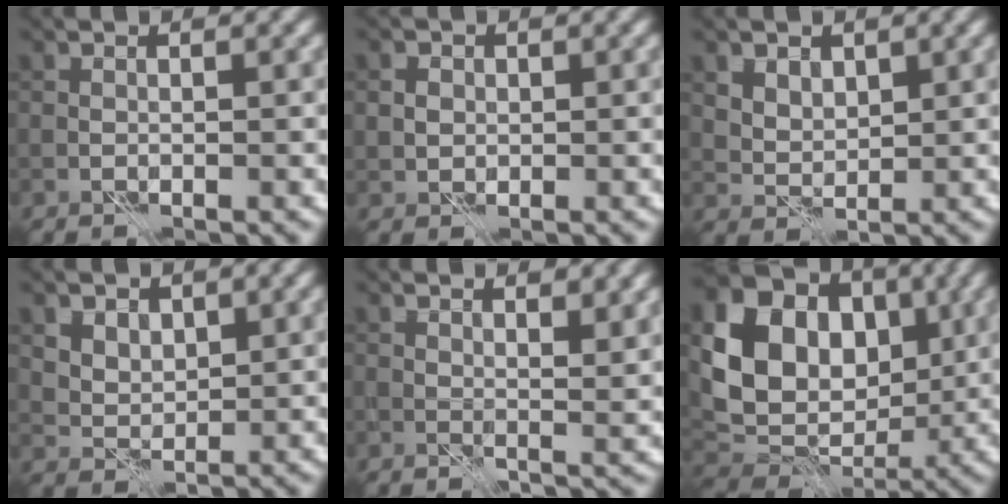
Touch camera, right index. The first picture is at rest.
{"total": 1.4, "force": [0.3, 1.3, 0.4], "torque": [-0.006, -0.001, 0.004]}
{"total": 3.1, "force": [1.8, 2.1, 1.5], "torque": [-0.034, 0.000, 0.038]}
{"total": 3.5, "force": [2.0, 2.4, 1.7], "torque": [-0.042, -0.001, 0.044]}
{"total": 3.3, "force": [2.1, 0.9, 2.4], "torque": [-0.036, 0.000, 0.034]}
{"total": 15.6, "force": [3.7, 12.3, 8.9], "torque": [-0.177, 0.038, 0.061]}